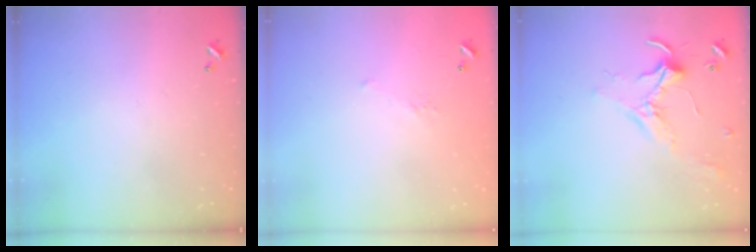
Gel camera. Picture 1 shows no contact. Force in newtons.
{"total": 5.5, "press": 5.4, "slide": 0.9}
{"total": 2.3, "press": 2.3, "slide": 0.5}